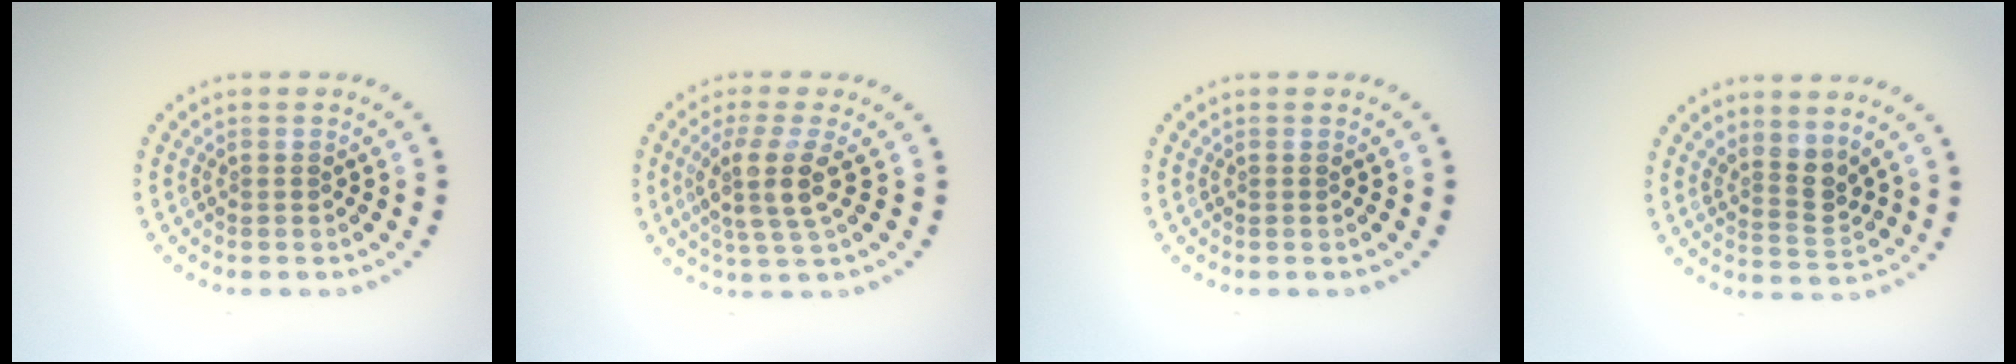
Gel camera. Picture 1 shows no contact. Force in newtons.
{"total": 3.6, "press": 2.9, "slide": 2.1}
{"total": 0.0}
{"total": 2.7, "press": 2.0, "slide": 1.7}